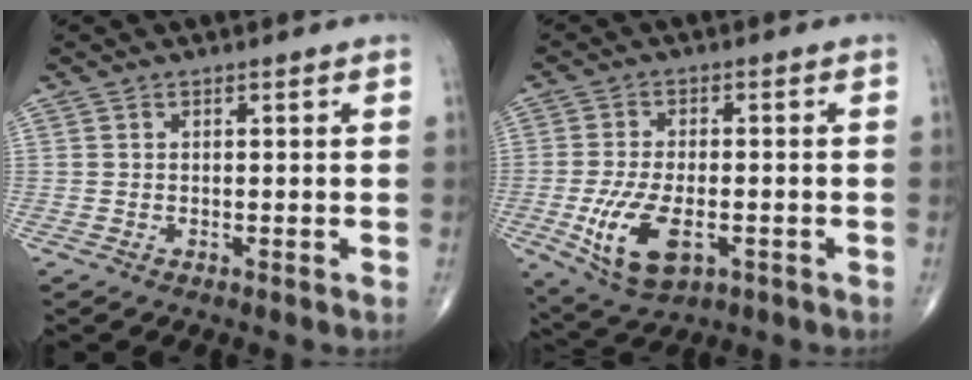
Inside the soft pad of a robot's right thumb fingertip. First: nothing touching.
{"total": 11.1, "force": [-3.3, 5.6, 9.1], "torque": [-0.173, -0.002, -0.047]}